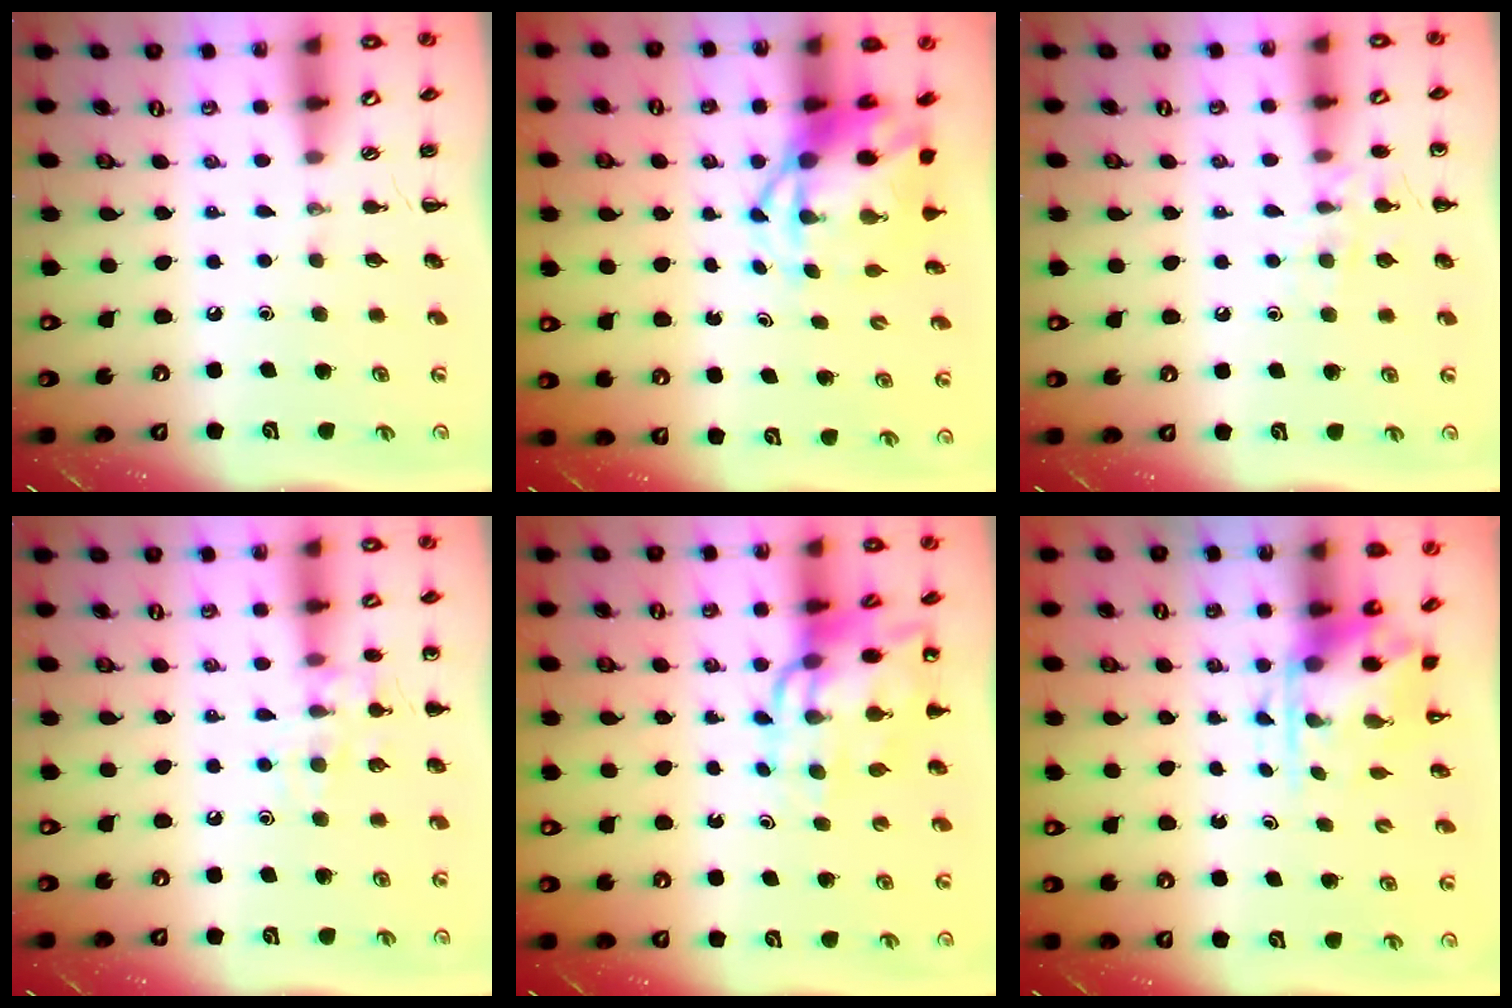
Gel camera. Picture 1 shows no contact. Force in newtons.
{"total": 7.2, "press": 6.9, "slide": 2.1}
{"total": 8.5, "press": 8.4, "slide": 1.4}
{"total": 10.1, "press": 10.0, "slide": 1.5}
{"total": 12.7, "press": 12.1, "slide": 3.7}
{"total": 3.9, "press": 3.8, "slide": 0.9}